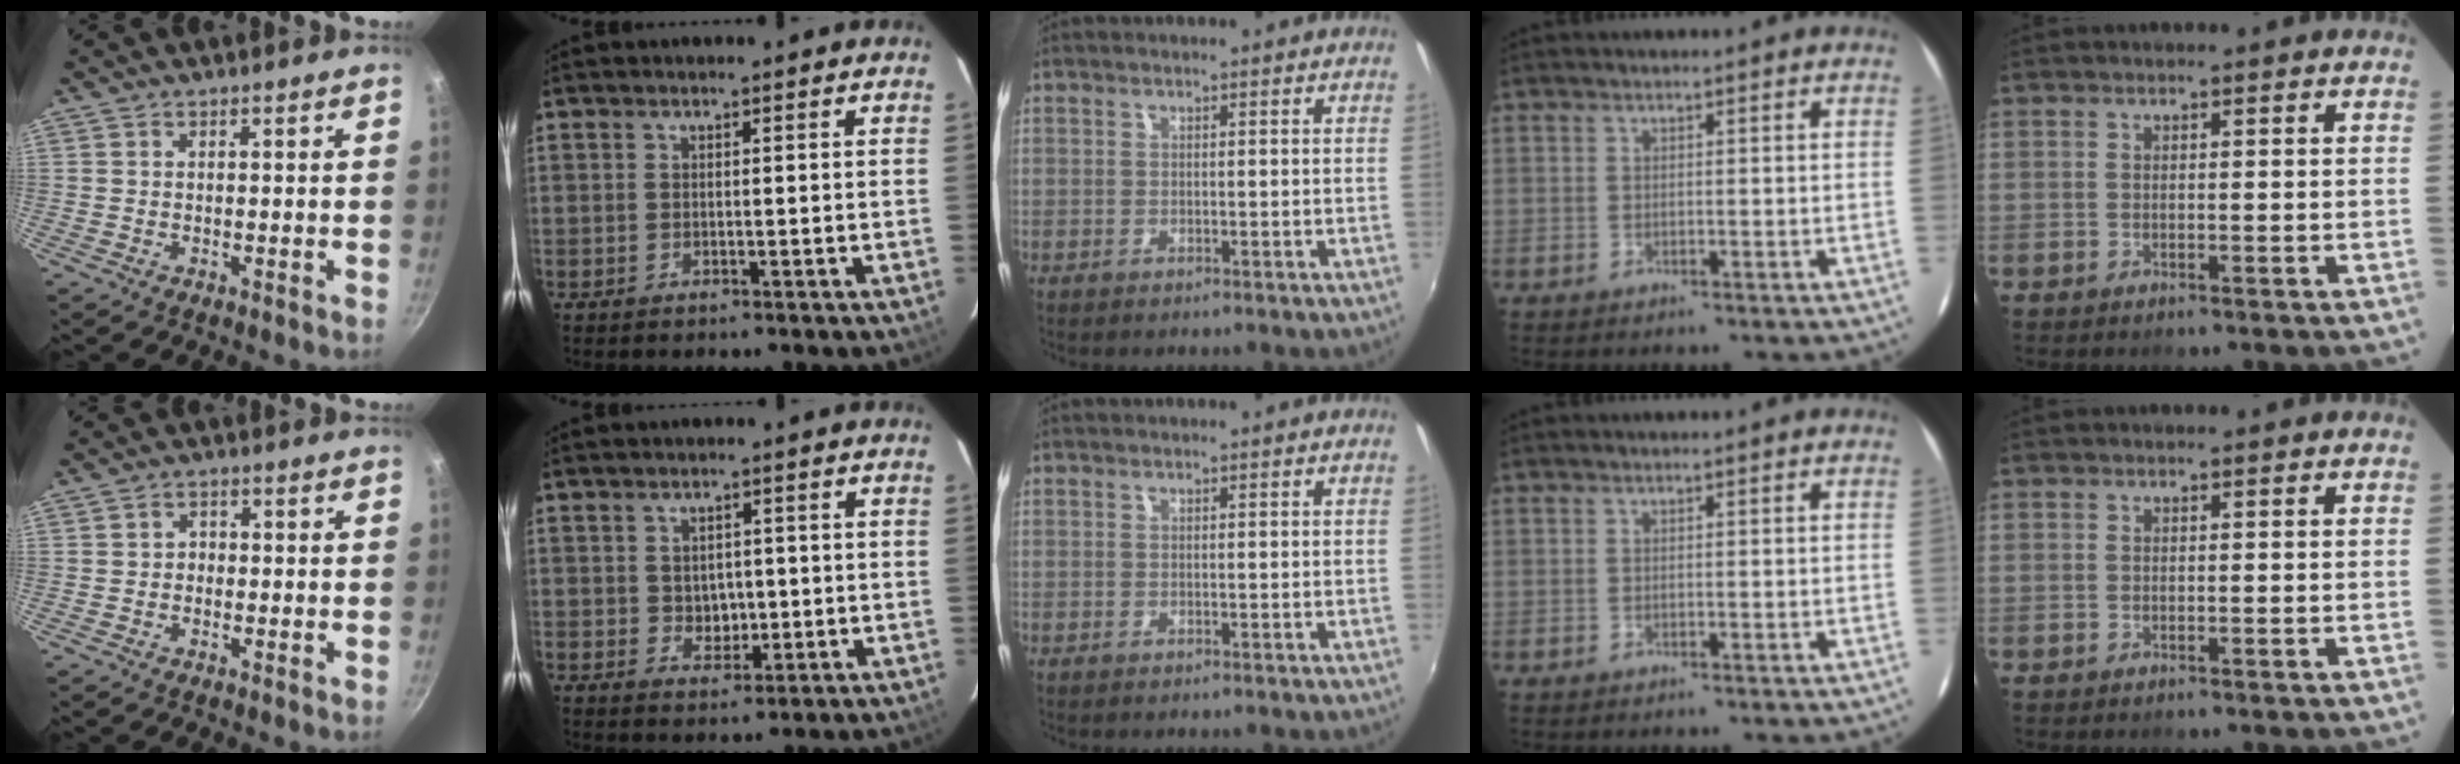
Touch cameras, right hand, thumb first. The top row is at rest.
{"thumb": {"total": 1.9, "force": [-0.4, 1.6, 0.8], "torque": [-0.003, 0.006, -0.010]}, "index": {"total": 3.9, "force": [-0.1, 3.4, 2.0], "torque": [-0.032, 0.002, 0.004]}}